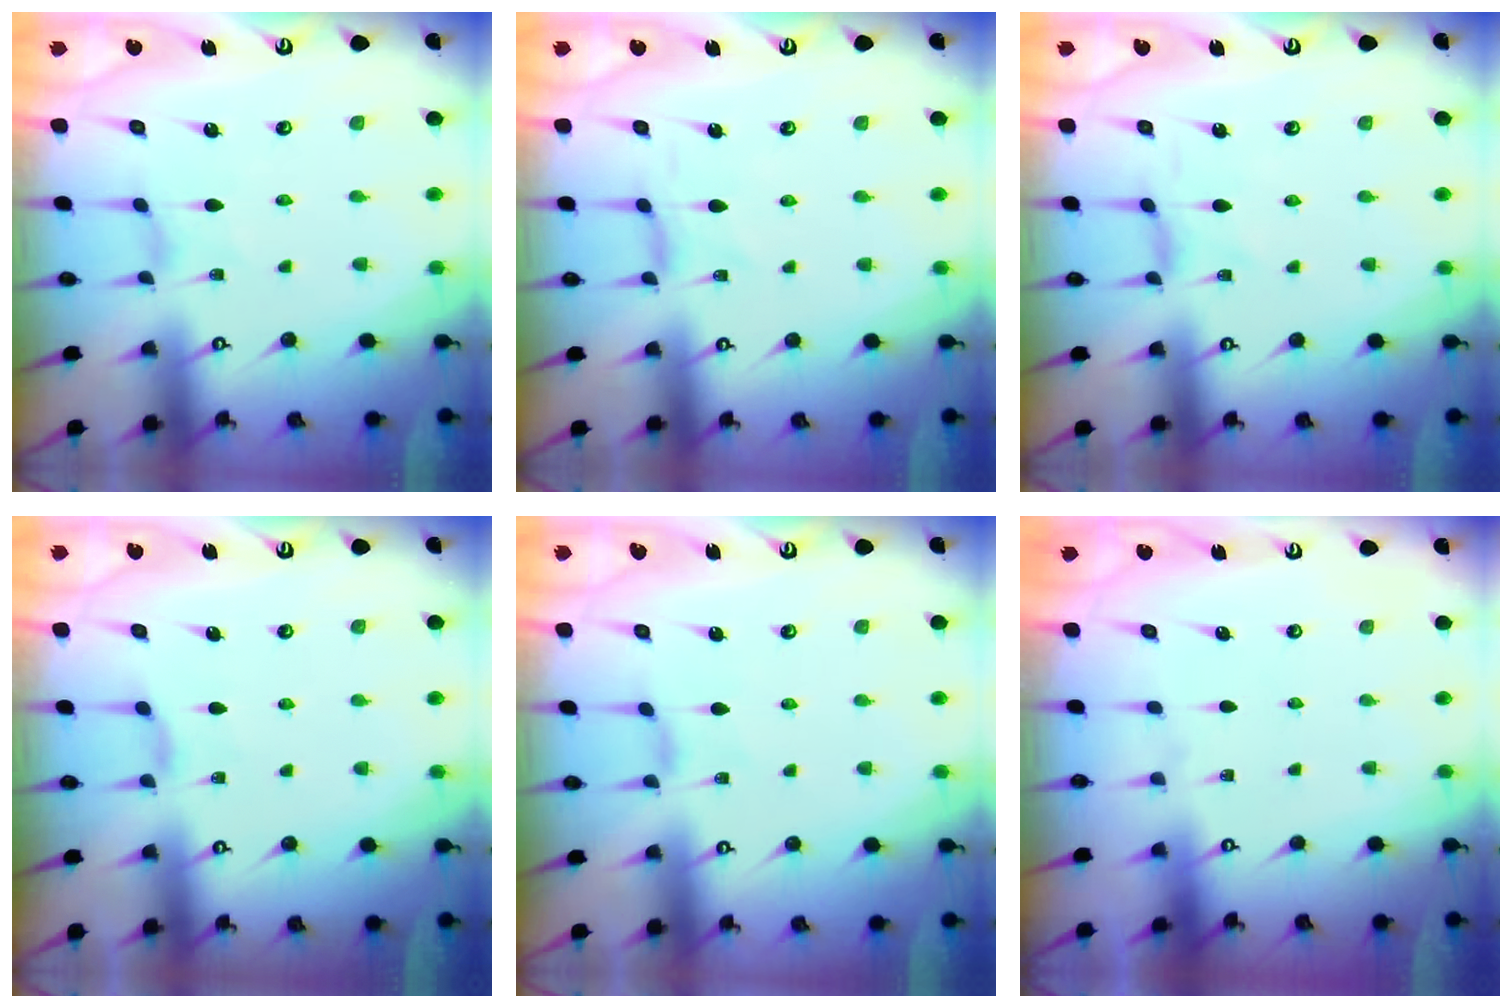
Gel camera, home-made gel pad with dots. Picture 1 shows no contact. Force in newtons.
{"total": 0.0}
{"total": 0.0}
{"total": 1.9, "press": 1.9, "slide": 0.4}
{"total": 0.0}
{"total": 0.0}